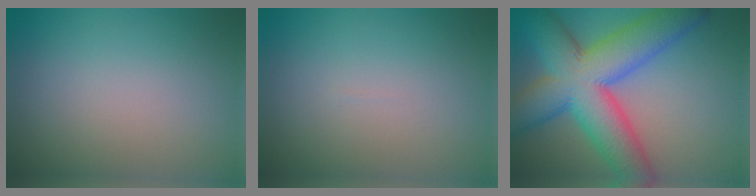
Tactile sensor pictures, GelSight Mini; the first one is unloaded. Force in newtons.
{"total": 0.0}
{"total": 13.1, "press": 13.1, "slide": 0.4}